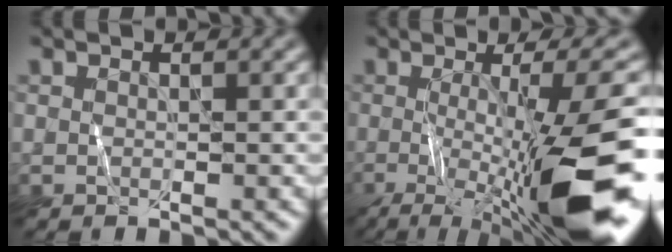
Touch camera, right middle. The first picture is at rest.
{"total": 12.9, "force": [-2.8, 2.3, 12.3], "torque": [-0.165, -0.003, -0.033]}